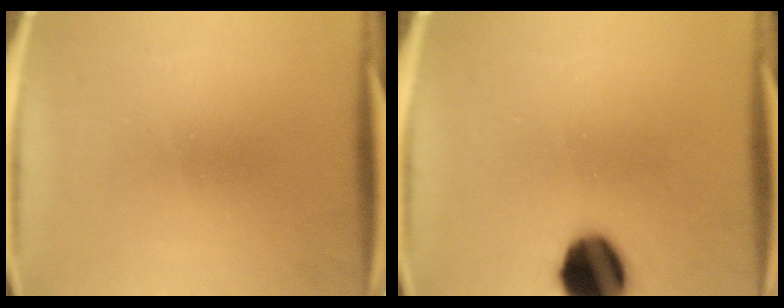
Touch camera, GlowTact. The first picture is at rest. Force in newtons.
{"total": 13.8}